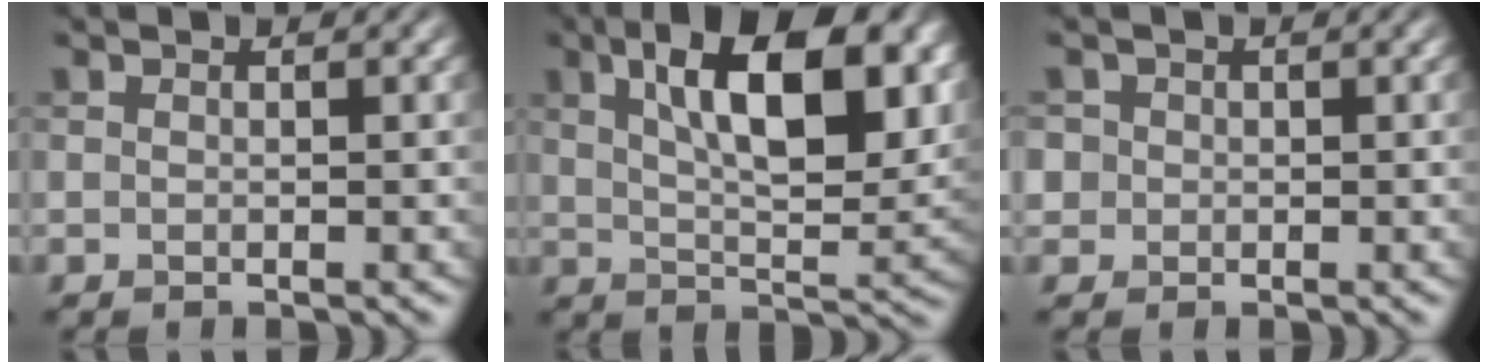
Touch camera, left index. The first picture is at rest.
{"total": 13.0, "force": [5.2, 5.1, 10.8], "torque": [-0.154, 0.004, 0.081]}
{"total": 1.8, "force": [0.4, 1.7, 0.4], "torque": [-0.004, 0.007, 0.009]}